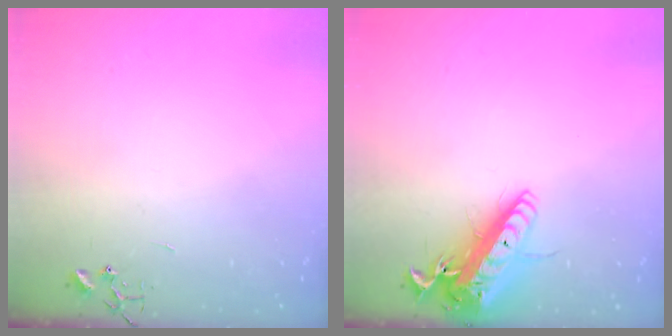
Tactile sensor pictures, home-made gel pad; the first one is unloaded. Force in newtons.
{"total": 17.4, "press": 17.0, "slide": 3.4}